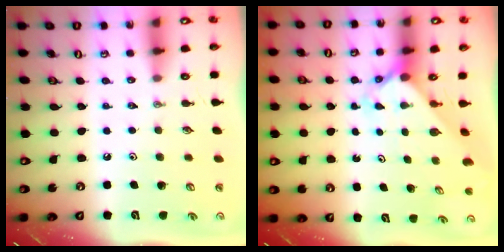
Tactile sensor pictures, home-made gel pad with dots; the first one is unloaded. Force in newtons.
{"total": 2.3, "press": 2.3, "slide": 0.2}